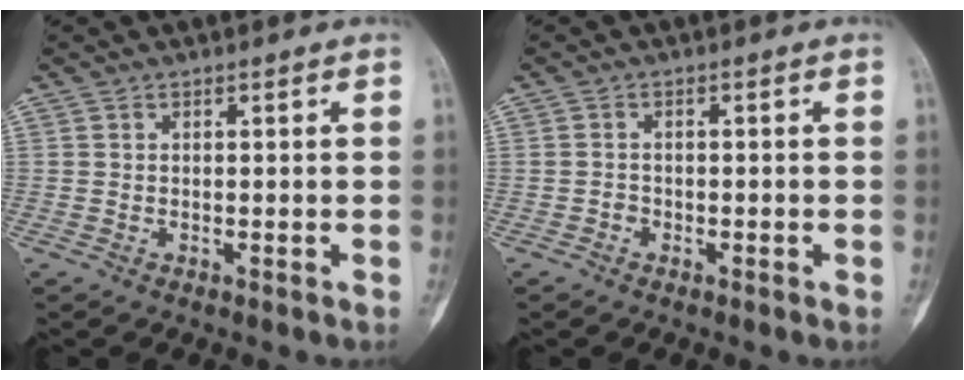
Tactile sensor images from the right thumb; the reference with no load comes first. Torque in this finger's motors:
{"motor_torque": [0.09, 0.14, 0.01, -0.17, -0.03]}